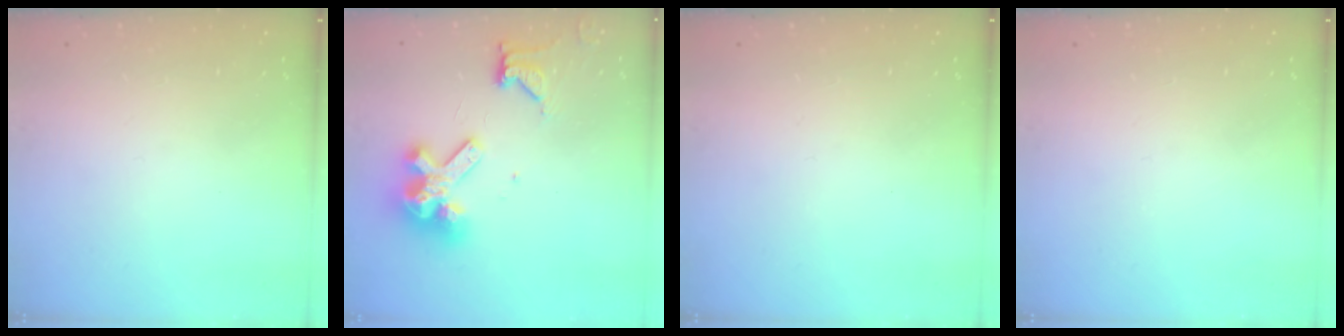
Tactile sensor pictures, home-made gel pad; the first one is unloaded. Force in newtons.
{"total": 13.3, "press": 13.2, "slide": 1.6}
{"total": 0.0}
{"total": 0.0}